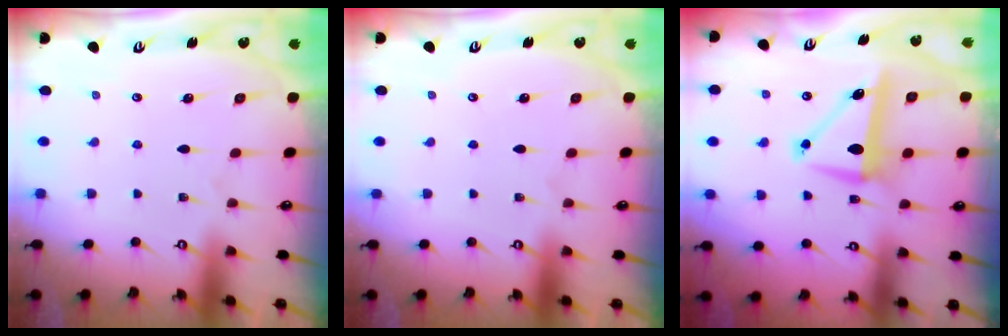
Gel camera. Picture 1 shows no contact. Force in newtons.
{"total": 0.0}
{"total": 9.4, "press": 9.3, "slide": 1.1}